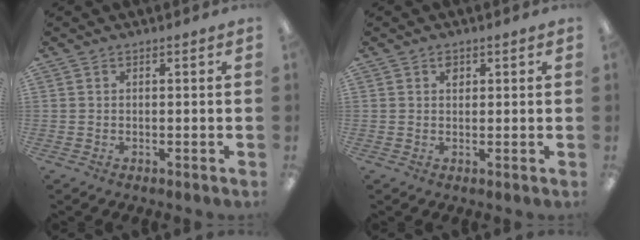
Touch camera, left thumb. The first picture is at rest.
{"total": 1.8, "force": [0.9, 1.3, 0.8], "torque": [-0.001, -0.003, 0.012]}